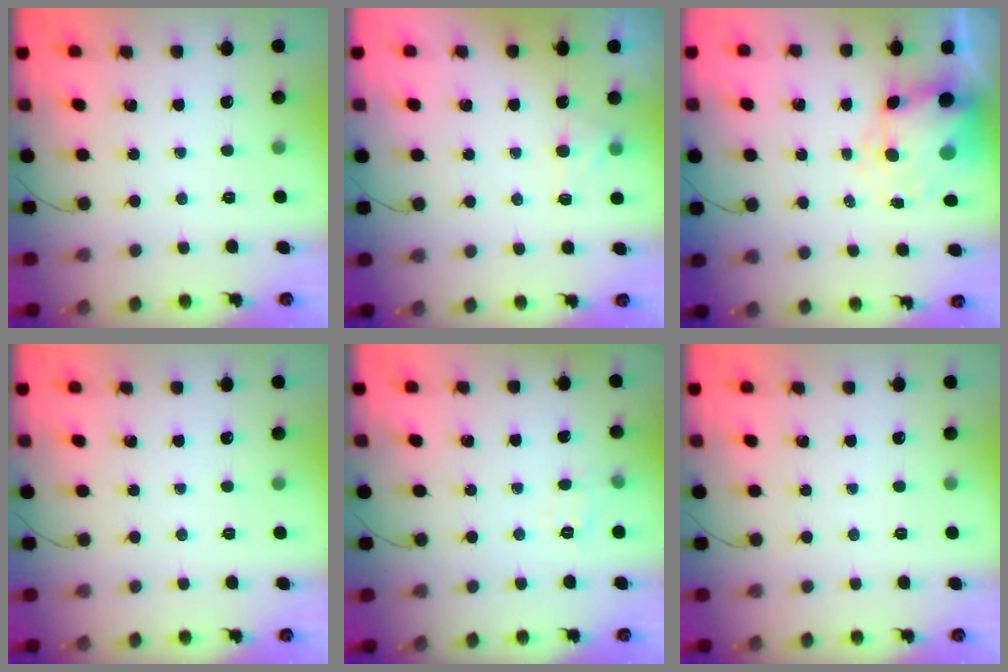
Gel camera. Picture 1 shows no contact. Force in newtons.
{"total": 6.3, "press": 6.1, "slide": 1.6}
{"total": 7.3, "press": 7.0, "slide": 2.0}
{"total": 0.0}
{"total": 5.7, "press": 5.5, "slide": 1.5}
{"total": 0.0}